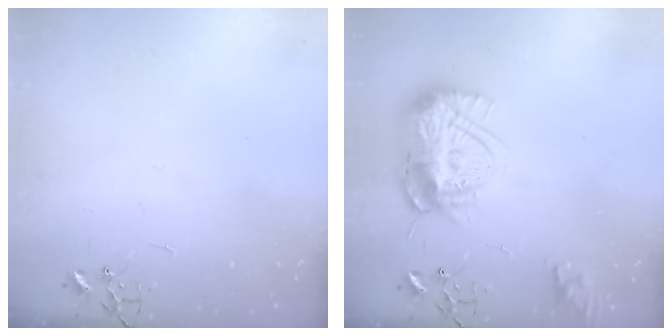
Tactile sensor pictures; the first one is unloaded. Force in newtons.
{"total": 15.8, "press": 15.7, "slide": 1.4}